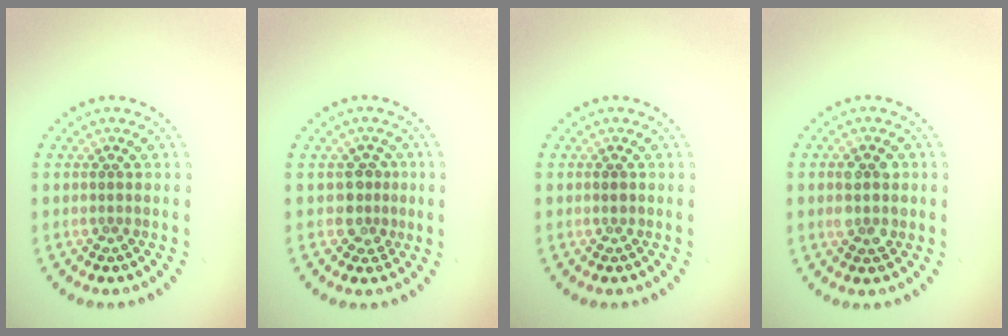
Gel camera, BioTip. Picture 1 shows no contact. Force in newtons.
{"total": 2.0, "press": 1.7, "slide": 1.2}
{"total": 0.5, "press": 0.5, "slide": 0.1}
{"total": 3.0, "press": 2.9, "slide": 0.2}